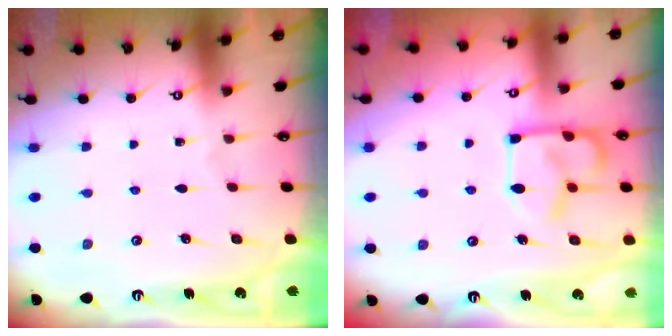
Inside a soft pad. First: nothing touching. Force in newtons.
{"total": 11.0, "press": 10.9, "slide": 1.4}